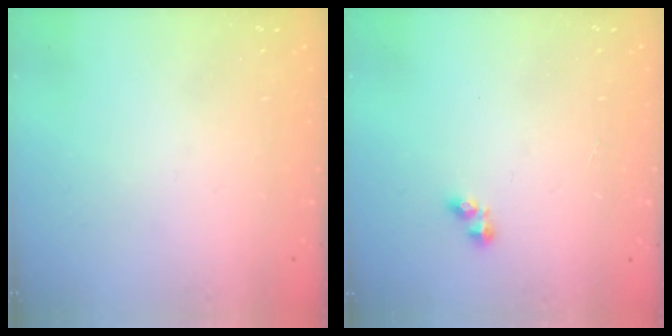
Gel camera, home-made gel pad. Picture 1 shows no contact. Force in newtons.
{"total": 2.1, "press": 2.1, "slide": 0.3}